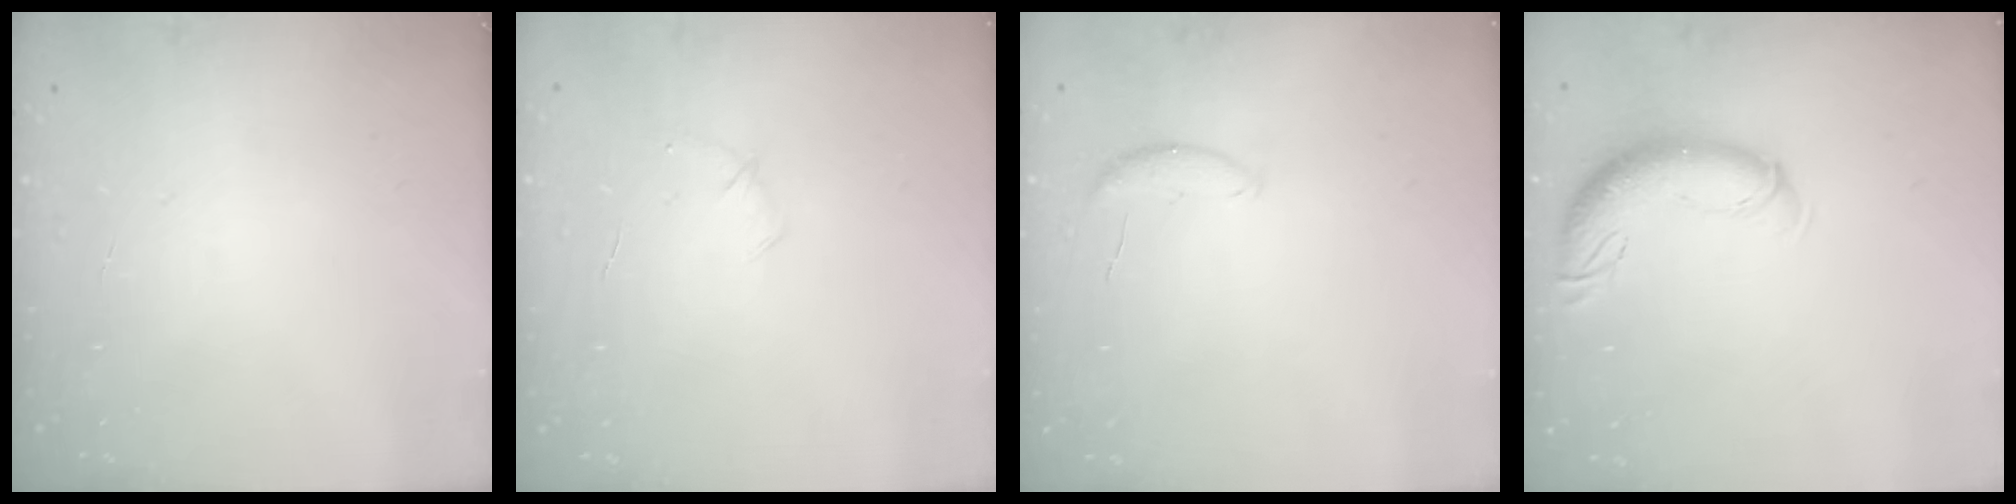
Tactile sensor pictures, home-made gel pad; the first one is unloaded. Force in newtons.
{"total": 5.0, "press": 4.9, "slide": 1.3}
{"total": 5.5, "press": 5.5, "slide": 0.5}
{"total": 10.2, "press": 10.0, "slide": 2.3}